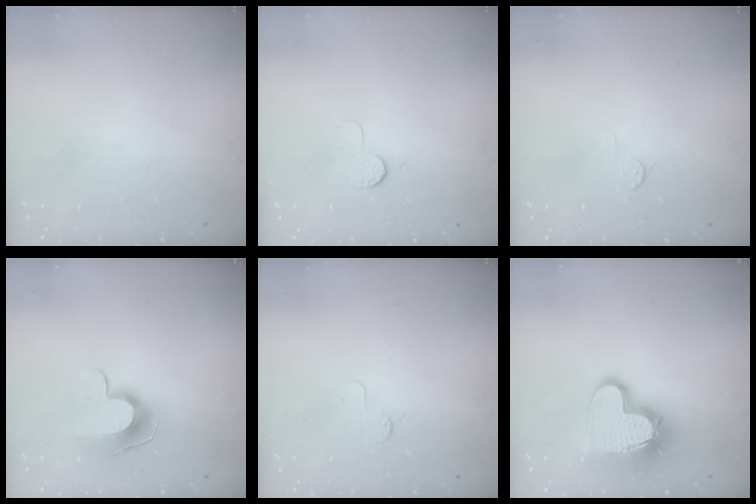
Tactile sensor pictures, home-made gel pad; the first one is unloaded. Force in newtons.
{"total": 5.7, "press": 5.6, "slide": 0.6}
{"total": 2.8, "press": 2.8, "slide": 0.4}
{"total": 9.0, "press": 9.0, "slide": 0.5}
{"total": 2.6, "press": 2.6, "slide": 0.3}
{"total": 14.7, "press": 14.6, "slide": 1.2}